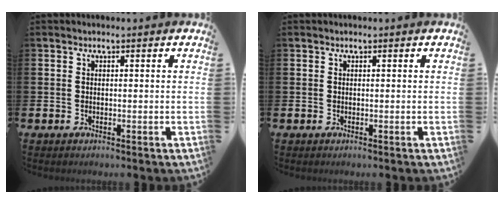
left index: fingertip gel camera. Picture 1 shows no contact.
{"total": 0.0}